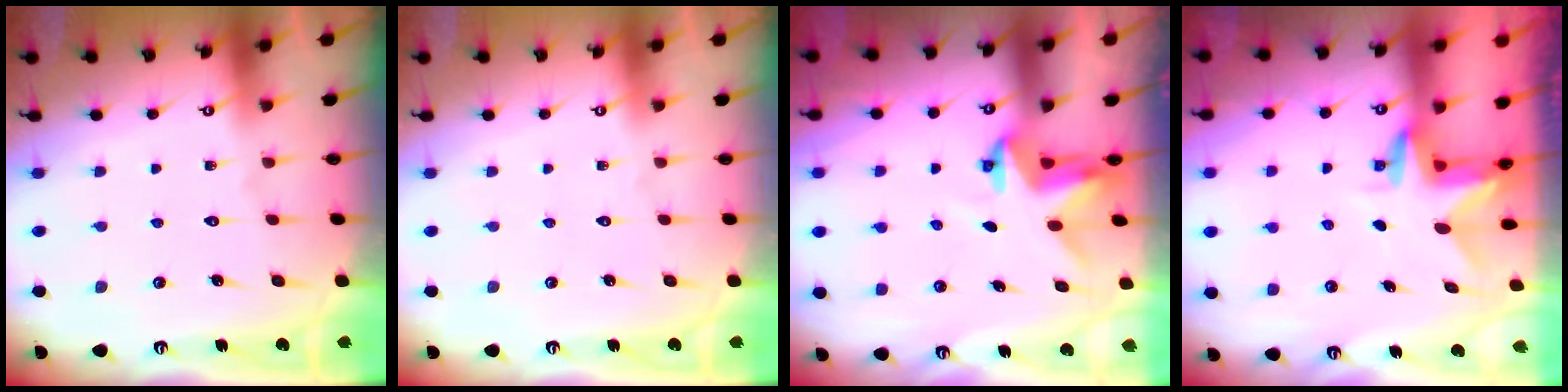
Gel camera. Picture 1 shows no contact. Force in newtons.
{"total": 0.0}
{"total": 3.4, "press": 3.4, "slide": 0.2}
{"total": 2.9, "press": 2.9, "slide": 0.2}